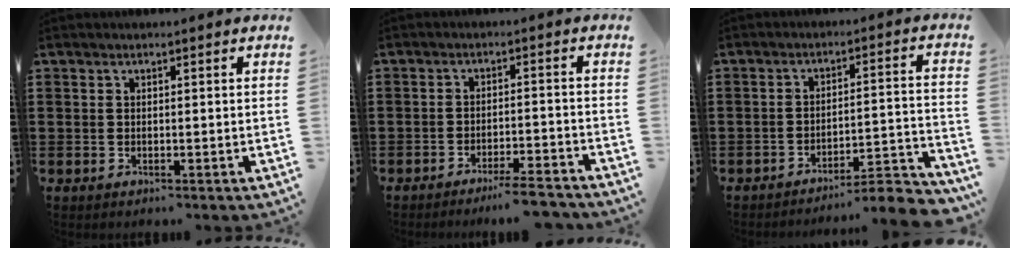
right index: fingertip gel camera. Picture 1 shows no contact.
{"total": 4.5, "force": [-4.1, -0.3, 1.9], "torque": [-0.030, -0.007, -0.078]}
{"total": 5.5, "force": [-5.1, -0.1, 2.0], "torque": [-0.032, -0.015, -0.102]}